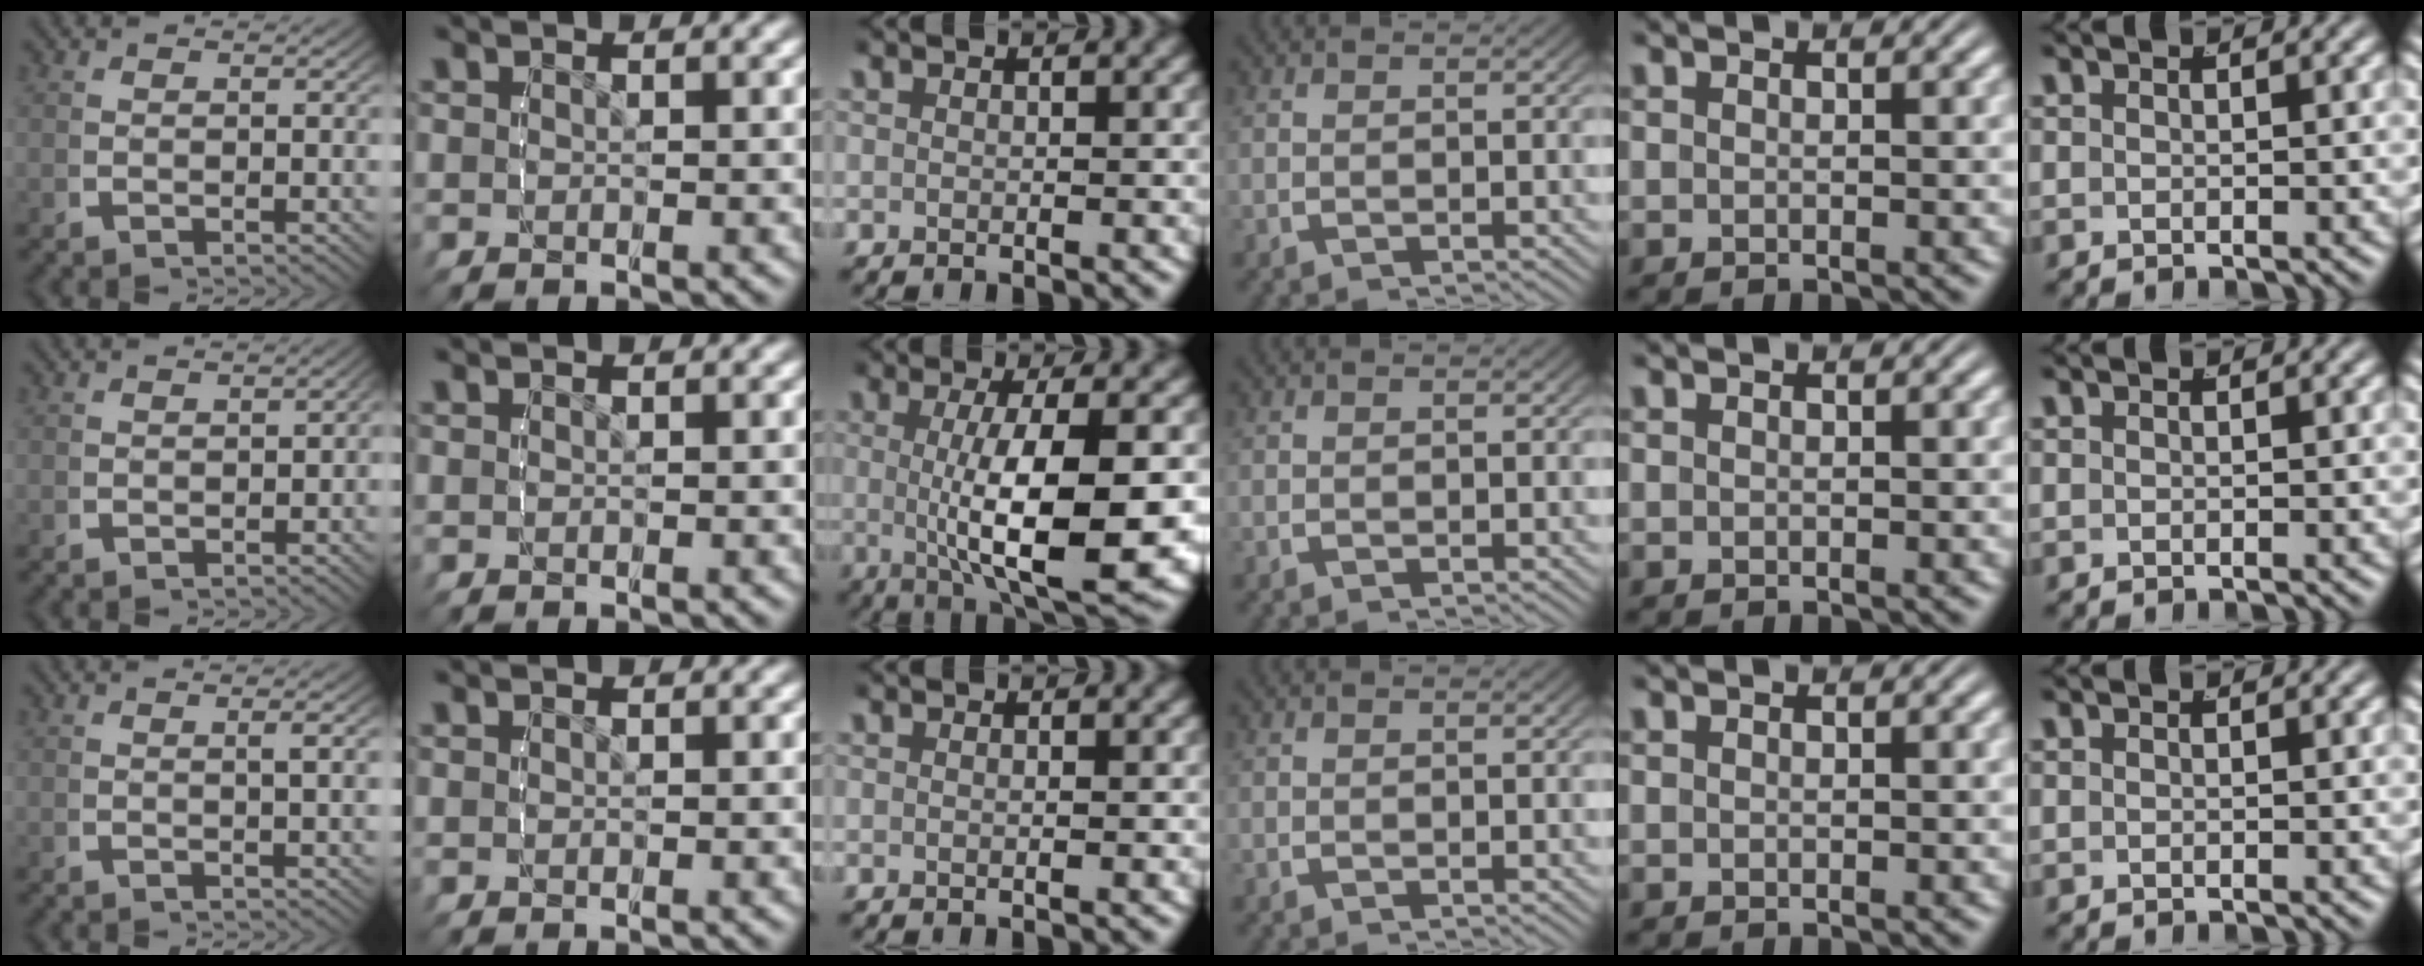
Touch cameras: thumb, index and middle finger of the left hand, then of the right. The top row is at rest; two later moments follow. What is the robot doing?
{"motion": "lift_and_place", "object": "cubes"}